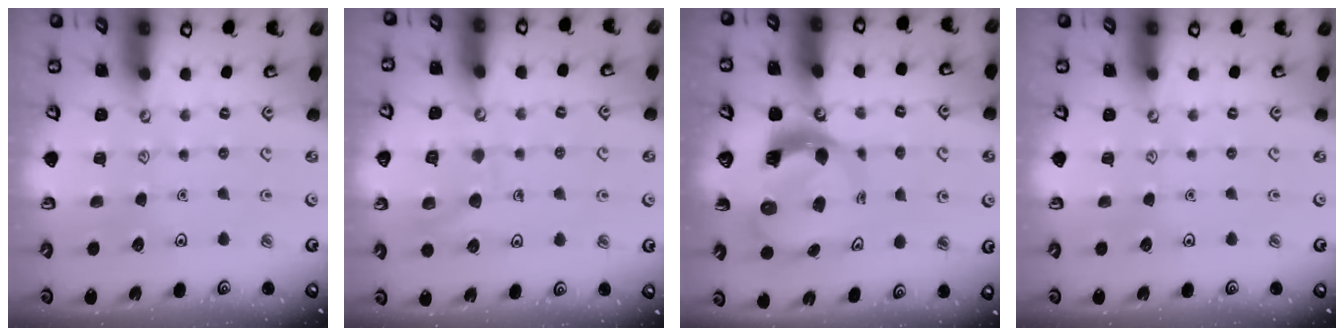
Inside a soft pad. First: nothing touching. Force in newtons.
{"total": 10.0, "press": 10.0, "slide": 0.8}
{"total": 6.9, "press": 6.8, "slide": 0.7}
{"total": 0.0}